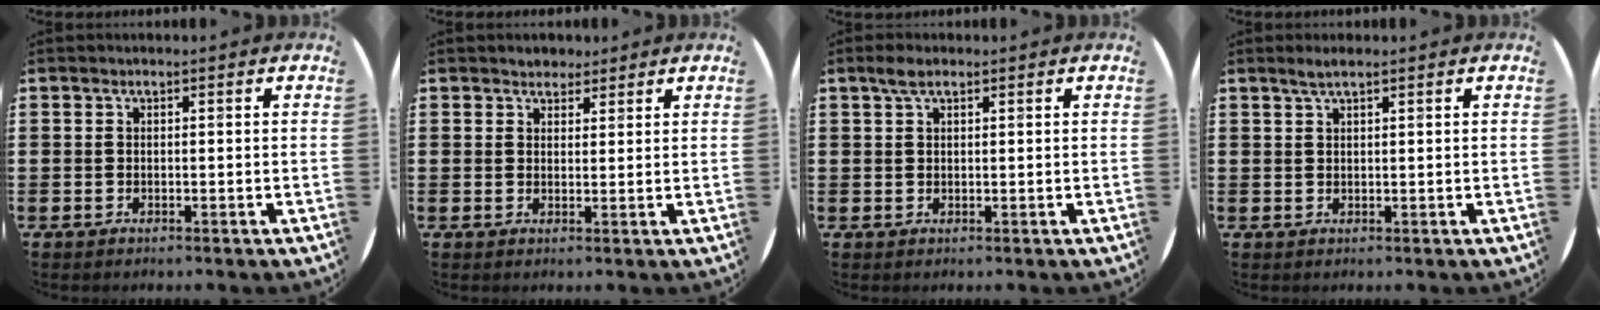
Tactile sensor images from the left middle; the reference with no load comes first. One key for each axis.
{"total": 2.0, "fx": 1.9, "fy": 0.8, "fz": 0.0, "tx": 0.005, "ty": 0.001, "tz": 0.035}
{"total": 2.1, "fx": 1.4, "fy": 1.0, "fz": 1.2, "tx": -0.019, "ty": 0.002, "tz": 0.023}
{"total": 1.6, "fx": 1.2, "fy": 0.0, "fz": 1.1, "tx": -0.021, "ty": 0.003, "tz": 0.022}